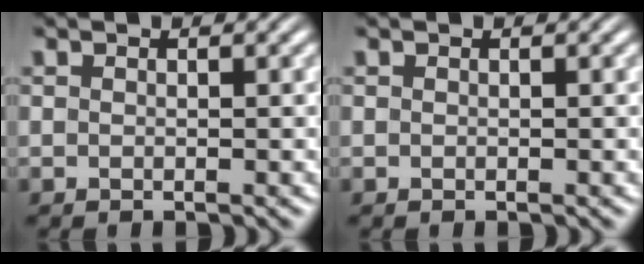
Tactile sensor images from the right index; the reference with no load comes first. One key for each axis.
{"total": 0.0}